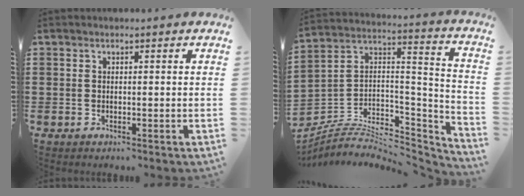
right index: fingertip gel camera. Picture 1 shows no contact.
{"total": 6.8, "force": [-5.1, 3.2, 3.0], "torque": [-0.066, 0.000, -0.102]}